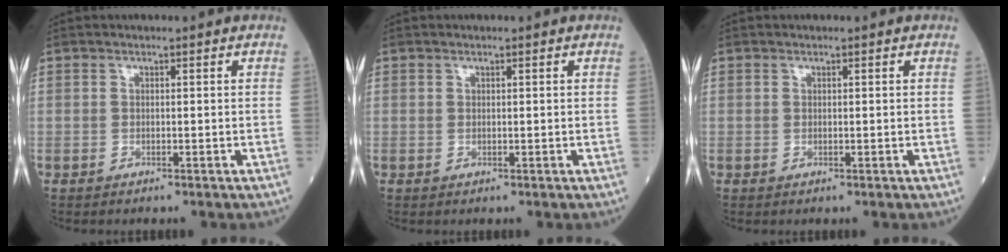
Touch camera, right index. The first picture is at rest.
{"total": 0.0}
{"total": 0.0}